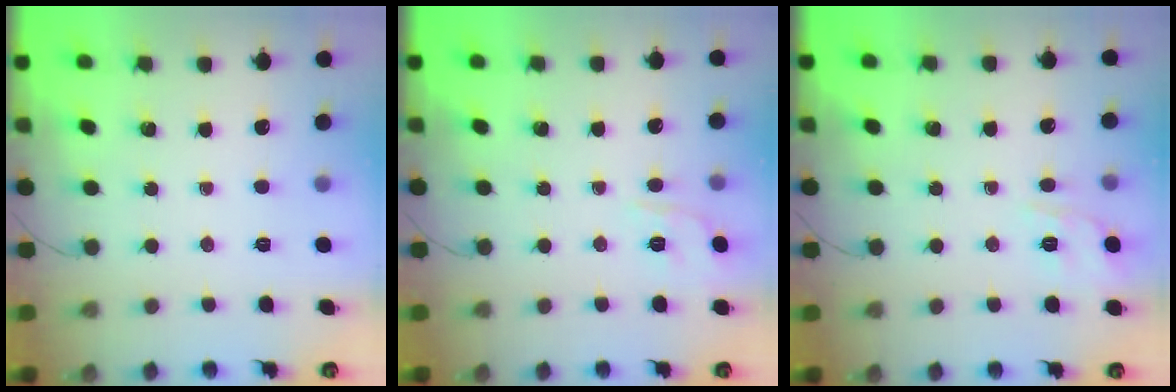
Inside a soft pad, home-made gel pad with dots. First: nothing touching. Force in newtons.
{"total": 6.9, "press": 6.9, "slide": 1.1}
{"total": 3.3, "press": 3.1, "slide": 1.1}